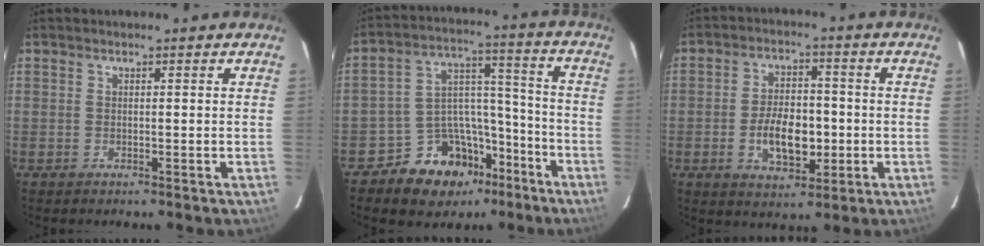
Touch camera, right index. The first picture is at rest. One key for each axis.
{"total": 13.2, "fx": -9.1, "fy": 8.7, "fz": 4.1, "tx": -0.075, "ty": 0.057, "tz": -0.134}
{"total": 9.3, "fx": -2.1, "fy": 5.2, "fz": 7.4, "tx": -0.142, "ty": 0.007, "tz": -0.025}